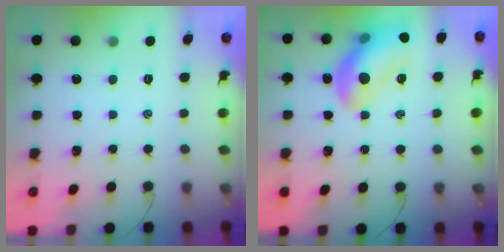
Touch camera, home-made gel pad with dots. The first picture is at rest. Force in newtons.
{"total": 17.3, "press": 17.1, "slide": 2.7}